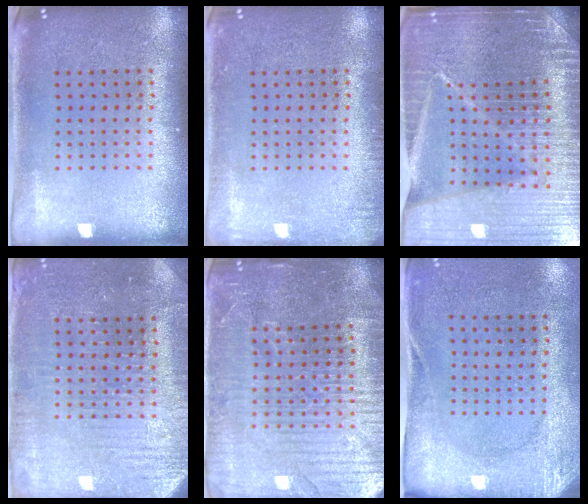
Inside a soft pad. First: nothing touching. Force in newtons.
{"total": 1.3, "press": 1.2, "slide": 0.2}
{"total": 5.7, "press": 5.1, "slide": 2.4}
{"total": 3.2, "press": 3.2, "slide": 0.4}
{"total": 4.7, "press": 4.4, "slide": 1.7}
{"total": 2.7, "press": 2.1, "slide": 1.7}